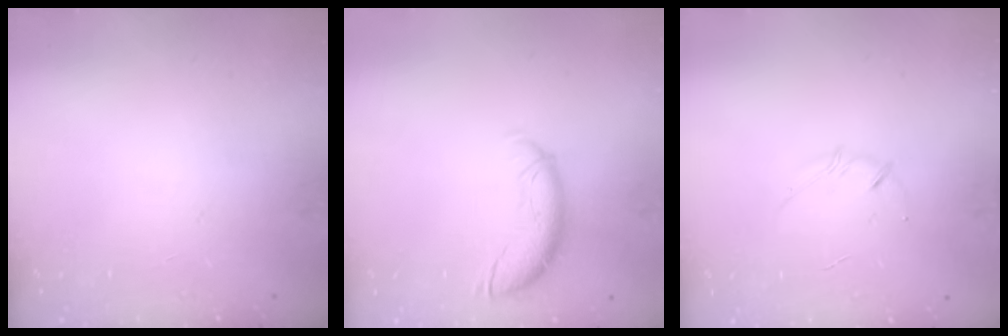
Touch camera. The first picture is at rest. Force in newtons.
{"total": 10.5, "press": 10.5, "slide": 0.7}
{"total": 3.3, "press": 3.2, "slide": 0.6}